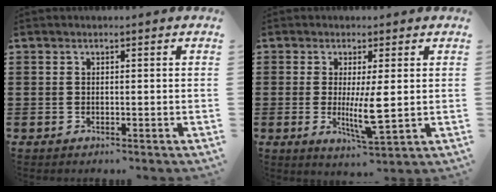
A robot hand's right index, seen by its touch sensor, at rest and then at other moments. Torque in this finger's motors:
{"motor_torque": [1.60, 0.54, 0.60, 0.14]}